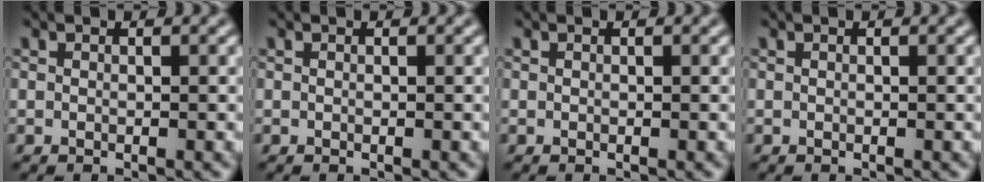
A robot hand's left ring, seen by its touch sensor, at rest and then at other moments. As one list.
[{"total": 0.0}, {"total": 0.0}, {"total": 0.0}]